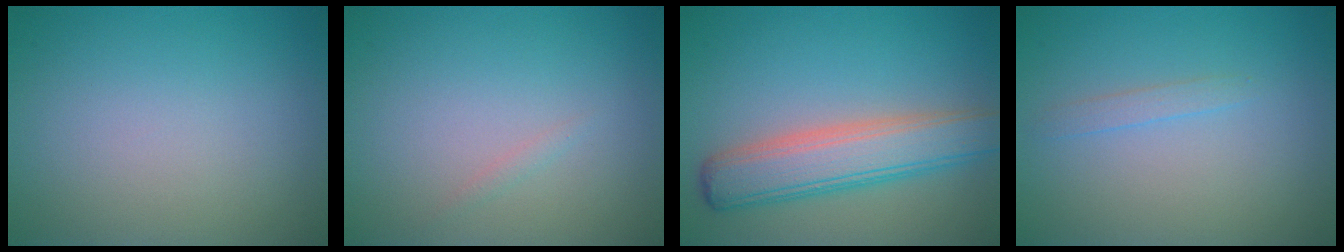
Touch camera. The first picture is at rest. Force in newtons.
{"total": 0.6, "press": 0.6, "slide": 0.1}
{"total": 6.0, "press": 6.0, "slide": 0.5}
{"total": 1.0, "press": 1.0, "slide": 0.1}